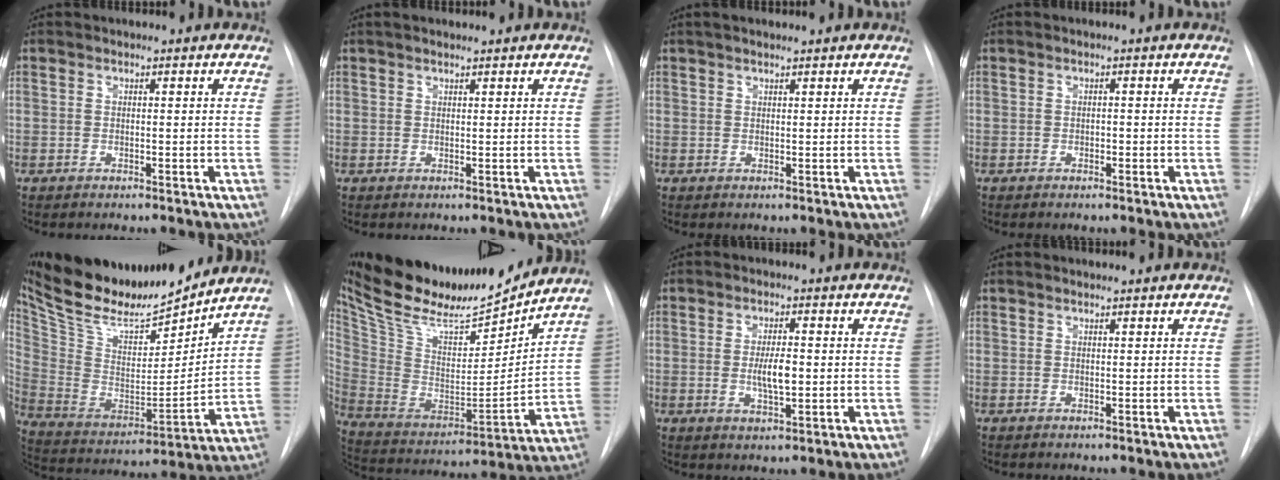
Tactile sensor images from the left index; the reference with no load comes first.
{"total": 2.4, "force": [2.0, 0.3, 1.3], "torque": [-0.019, 0.020, 0.031]}
{"total": 3.2, "force": [2.6, 0.3, 1.7], "torque": [-0.025, 0.023, 0.043]}
{"total": 0.5, "force": [-0.2, 0.4, 0.3], "torque": [-0.001, 0.001, -0.006]}
{"total": 21.2, "force": [19.2, 4.1, 8.0], "torque": [-0.151, -0.019, 0.330]}
{"total": 24.2, "force": [21.7, 4.6, 9.7], "torque": [-0.179, -0.020, 0.358]}
{"total": 4.7, "force": [-0.5, 1.1, 4.5], "torque": [-0.086, -0.007, -0.007]}
{"total": 0.6, "force": [0.6, -0.1, 0.1], "torque": [-0.004, 0.007, 0.013]}